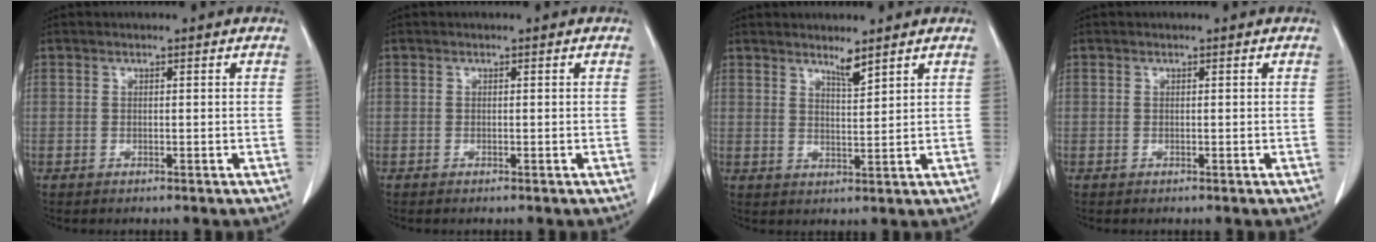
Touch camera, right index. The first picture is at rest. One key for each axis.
{"total": 0.0}
{"total": 2.7, "fx": 2.4, "fy": 0.0, "fz": 1.4, "tx": -0.028, "ty": -0.010, "tz": 0.046}
{"total": 0.0}